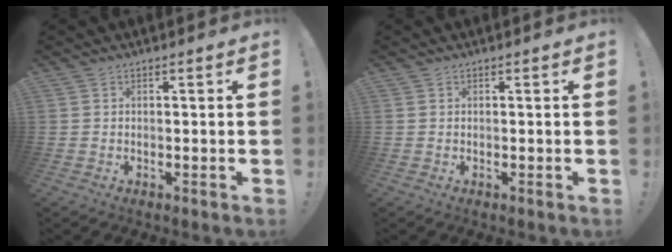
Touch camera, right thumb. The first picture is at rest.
{"total": 0.0}